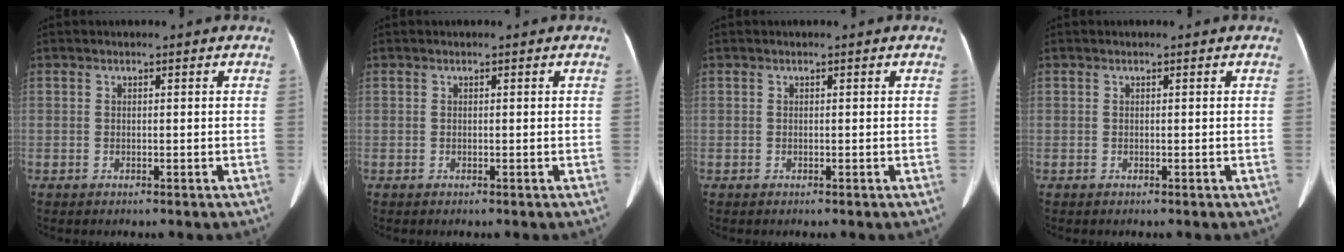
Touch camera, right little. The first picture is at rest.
{"total": 0.0}
{"total": 0.0}
{"total": 0.0}